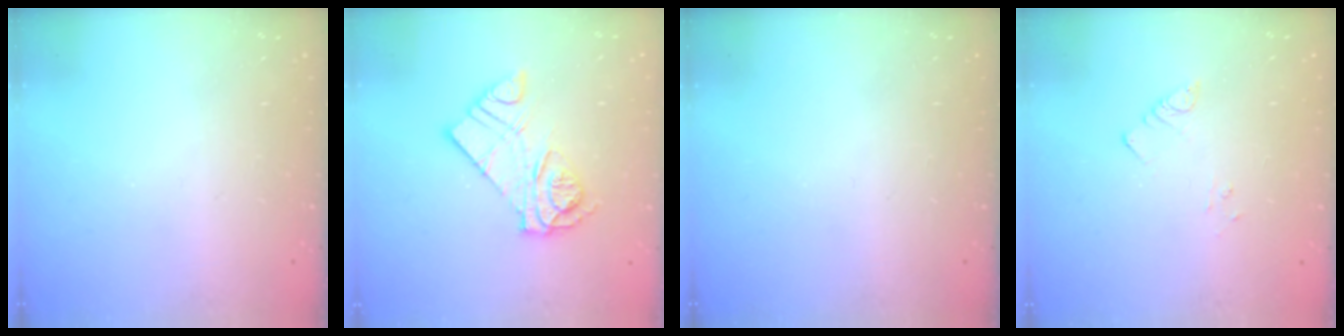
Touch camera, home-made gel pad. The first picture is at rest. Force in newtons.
{"total": 12.1, "press": 12.1, "slide": 1.0}
{"total": 0.0}
{"total": 5.3, "press": 5.2, "slide": 0.6}